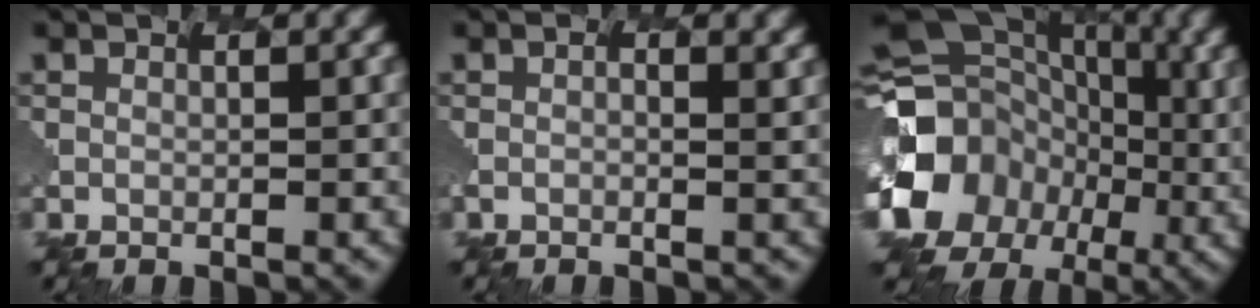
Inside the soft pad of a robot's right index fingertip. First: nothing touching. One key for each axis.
{"total": 0.5, "fx": -0.1, "fy": -0.4, "fz": -0.3, "tx": 0.001, "ty": -0.001, "tz": -0.010}
{"total": 16.2, "fx": -4.6, "fy": 15.0, "fz": 4.0, "tx": -0.139, "ty": -0.004, "tz": -0.118}